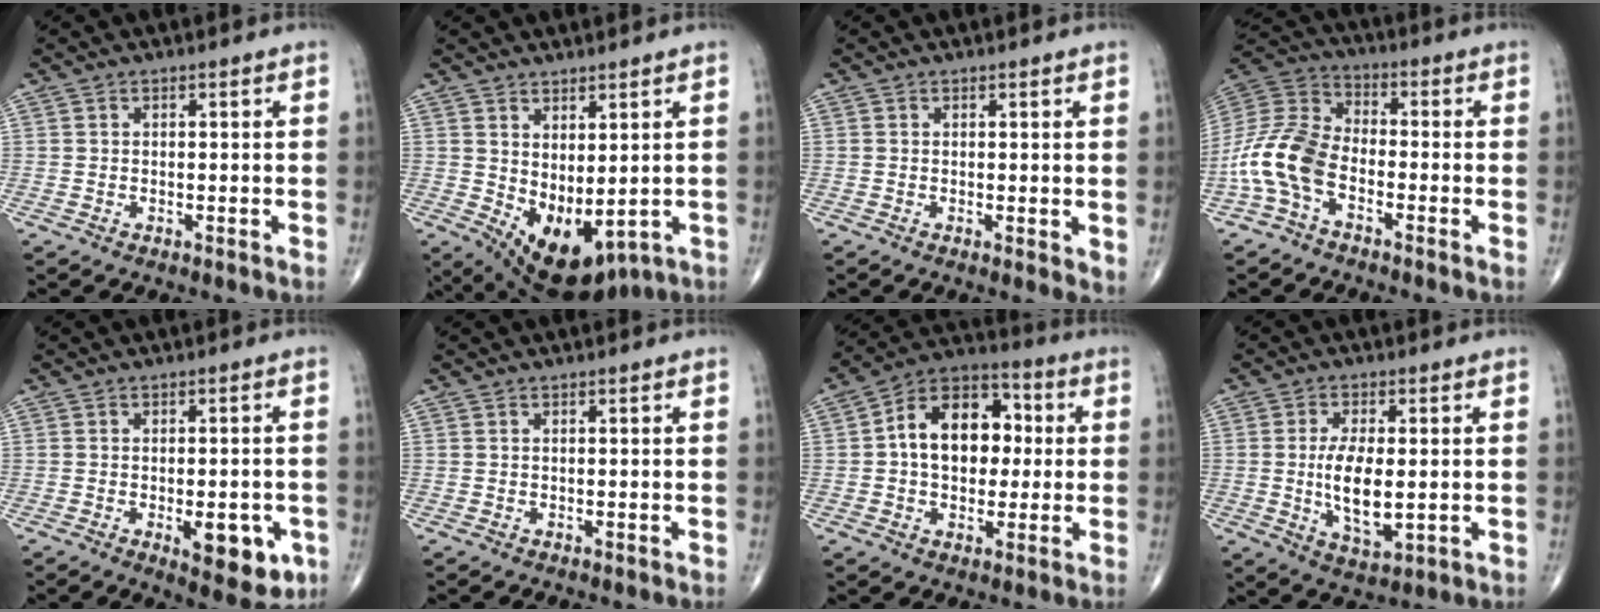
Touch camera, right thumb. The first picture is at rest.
{"total": 11.5, "force": [-0.6, 6.0, 9.8], "torque": [-0.146, -0.018, 0.021]}
{"total": 2.5, "force": [0.2, 1.0, 2.3], "torque": [-0.033, -0.010, 0.000]}
{"total": 12.5, "force": [-4.6, 7.3, 9.1], "torque": [-0.191, 0.044, -0.100]}
{"total": 9.4, "force": [-3.1, 4.1, 7.9], "torque": [-0.079, -0.001, -0.032]}
{"total": 0.0}
{"total": 15.2, "force": [1.4, 10.4, 11.0], "torque": [-0.135, 0.031, 0.012]}
{"total": 9.5, "force": [-0.4, 4.2, 8.6], "torque": [-0.153, -0.016, -0.003]}